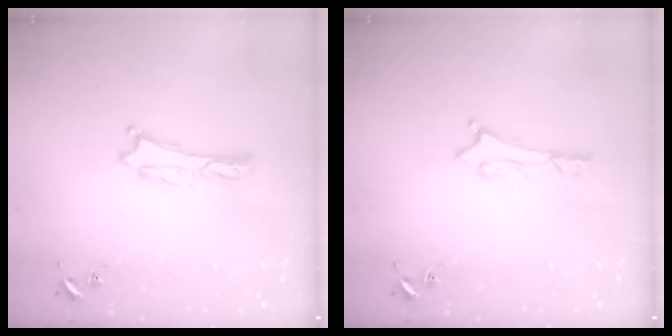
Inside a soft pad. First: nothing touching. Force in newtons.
{"total": 0.7, "press": 0.7, "slide": 0.2}